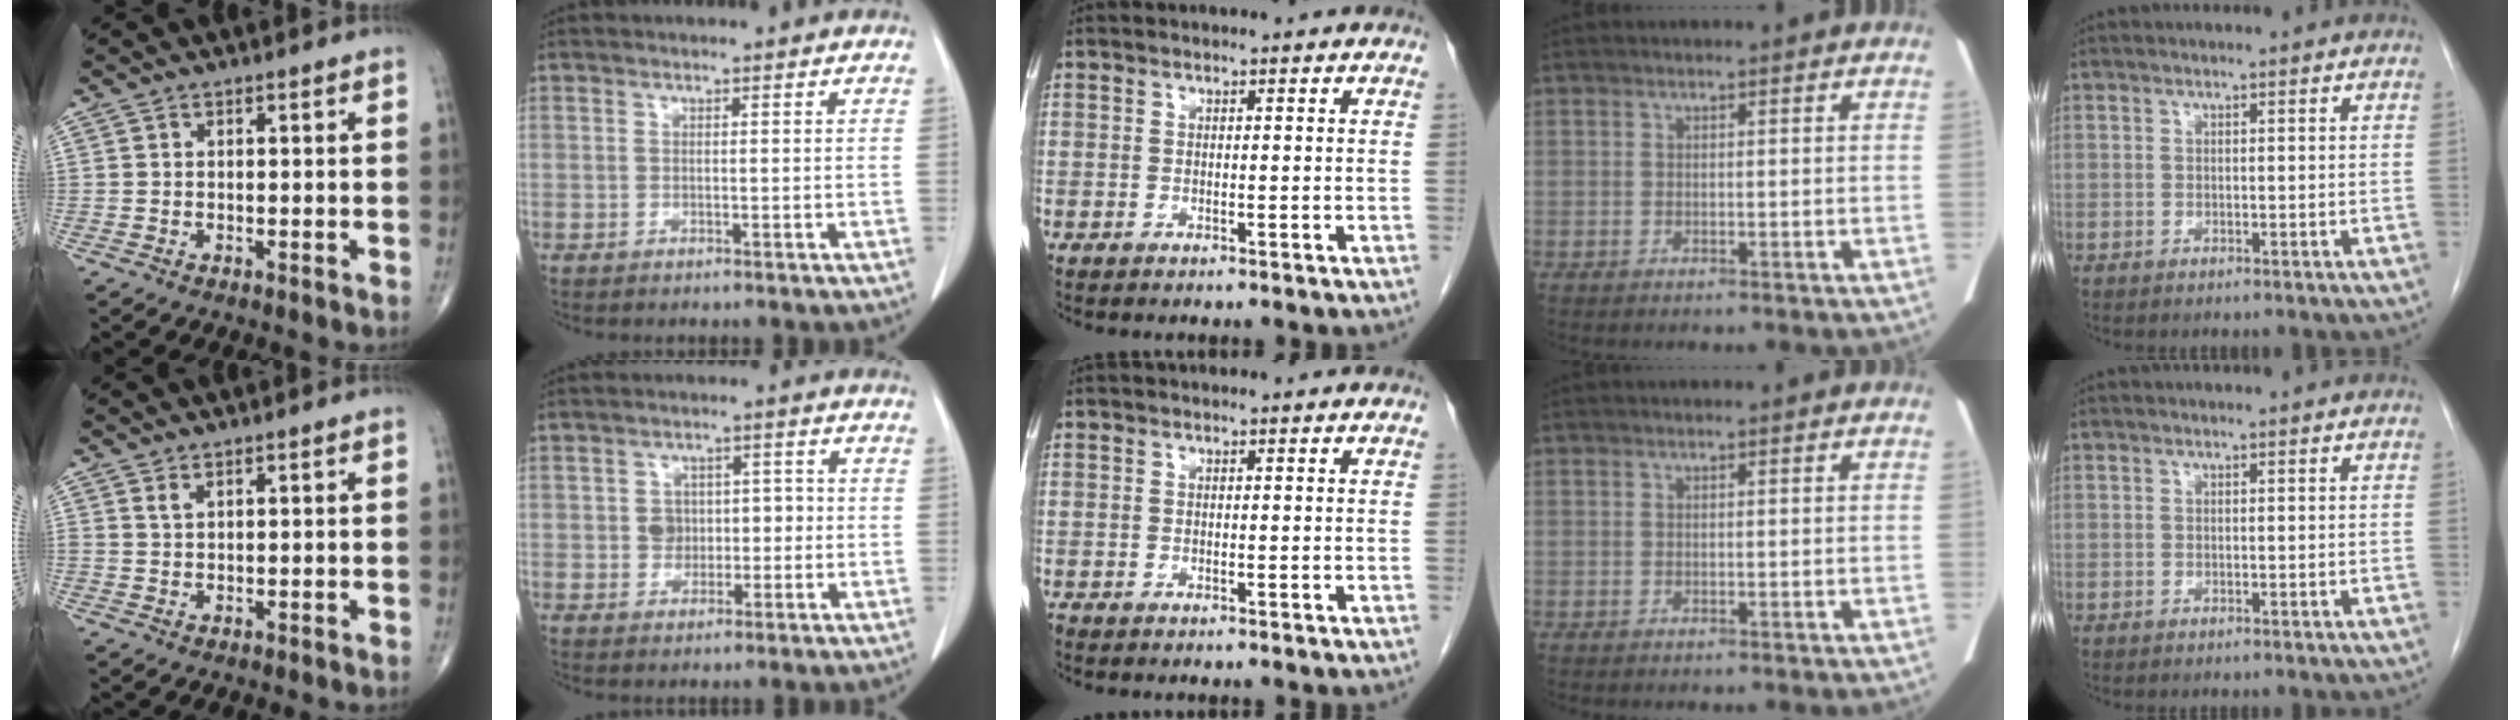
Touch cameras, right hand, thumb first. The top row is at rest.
{"thumb": {"total": 1.1, "force": [0.8, 0.4, 0.6], "torque": [-0.010, -0.001, 0.019]}, "index": {"total": 4.1, "force": [-0.4, 3.6, 1.9], "torque": [-0.022, 0.018, -0.004]}}